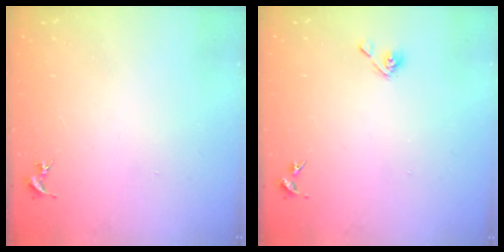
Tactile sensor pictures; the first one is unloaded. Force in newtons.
{"total": 5.3, "press": 4.9, "slide": 2.0}